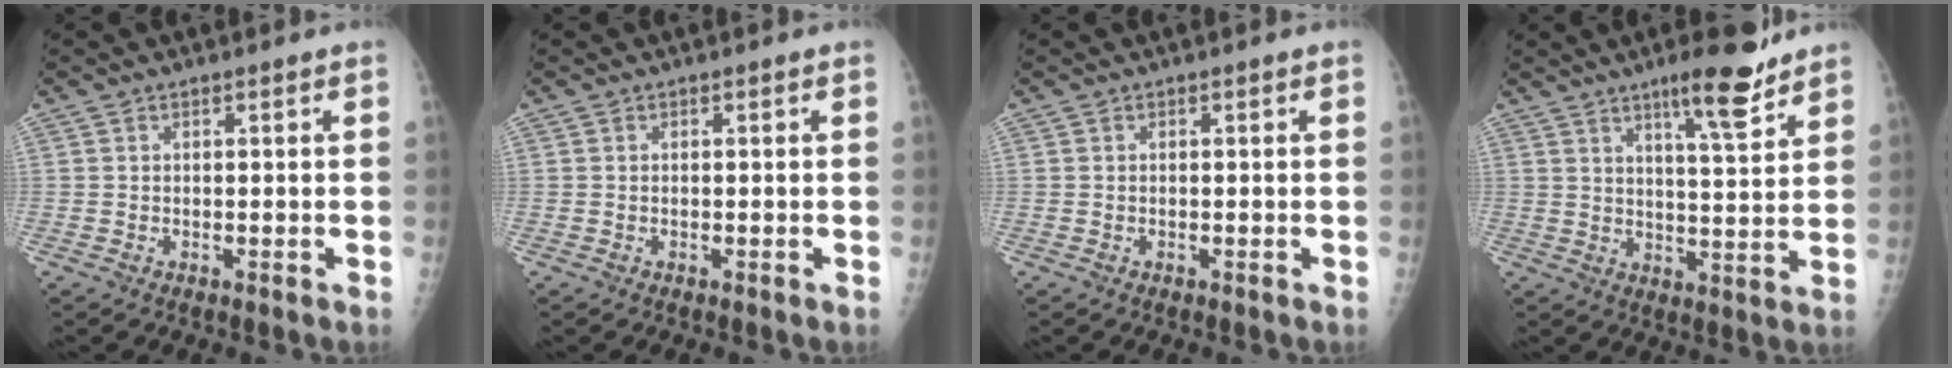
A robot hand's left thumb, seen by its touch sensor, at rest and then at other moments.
{"total": 0.0}
{"total": 0.0}
{"total": 10.1, "force": [6.9, 1.7, 7.1], "torque": [-0.096, -0.046, 0.105]}